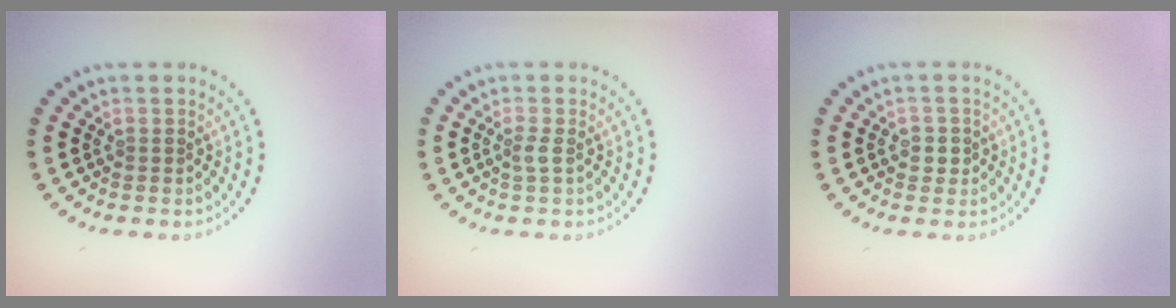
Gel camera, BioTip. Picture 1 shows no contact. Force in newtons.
{"total": 0.9, "press": 0.7, "slide": 0.7}
{"total": 1.3, "press": 1.3, "slide": 0.4}